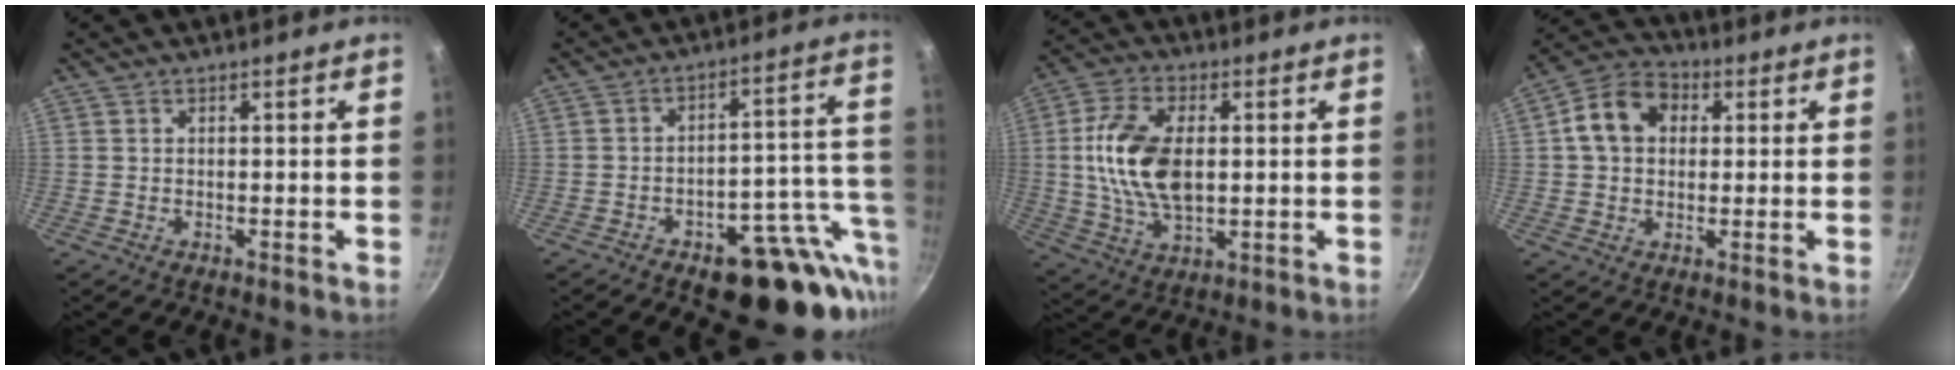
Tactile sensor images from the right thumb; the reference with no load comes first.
{"total": 19.3, "force": [-7.7, 10.0, 14.6], "torque": [-0.118, 0.038, -0.095]}
{"total": 14.5, "force": [1.2, 8.3, 11.9], "torque": [-0.215, 0.006, 0.021]}
{"total": 10.4, "force": [2.1, 8.0, 6.2], "torque": [-0.080, 0.018, 0.018]}